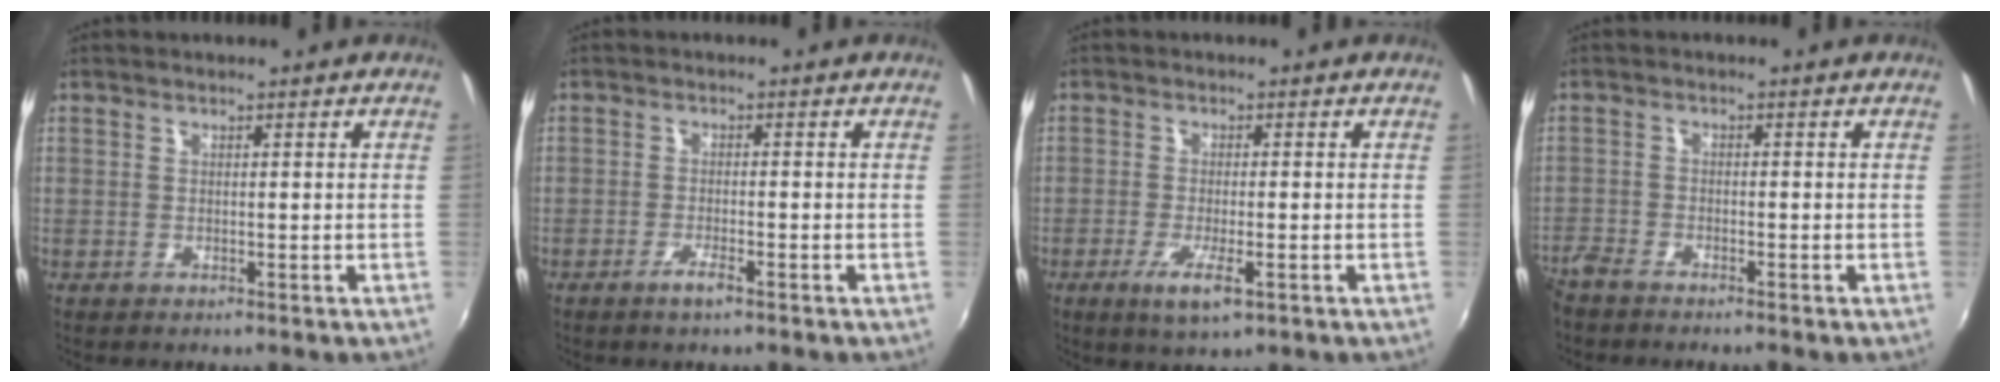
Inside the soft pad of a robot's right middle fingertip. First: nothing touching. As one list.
[{"total": 2.5, "force": [-1.7, 0.2, 1.8], "torque": [-0.042, -0.004, -0.035]}, {"total": 5.7, "force": [-2.7, 1.2, 4.8], "torque": [-0.102, -0.016, -0.047]}, {"total": 4.1, "force": [-3.8, 0.7, 1.3], "torque": [-0.043, -0.016, -0.078]}]